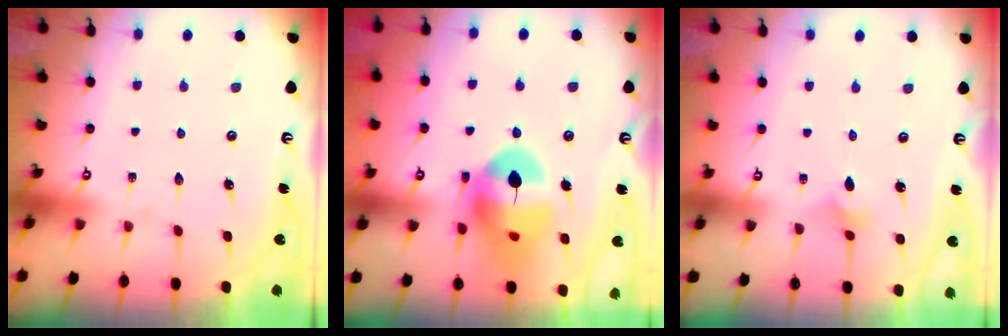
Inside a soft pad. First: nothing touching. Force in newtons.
{"total": 14.8, "press": 14.7, "slide": 1.7}
{"total": 2.7, "press": 2.6, "slide": 0.5}